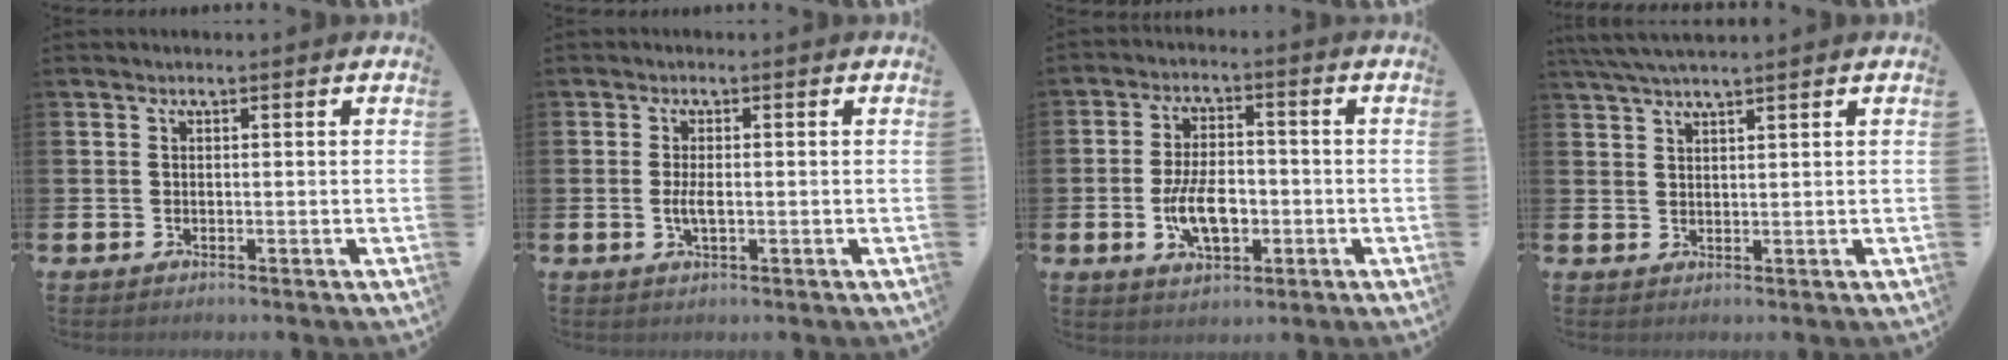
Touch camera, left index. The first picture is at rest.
{"total": 2.3, "force": [-0.2, 0.8, 2.2], "torque": [-0.036, -0.002, -0.005]}
{"total": 7.0, "force": [-1.6, 3.7, 5.7], "torque": [-0.098, 0.003, -0.032]}
{"total": 3.5, "force": [3.1, 0.0, 1.5], "torque": [-0.041, -0.002, 0.060]}